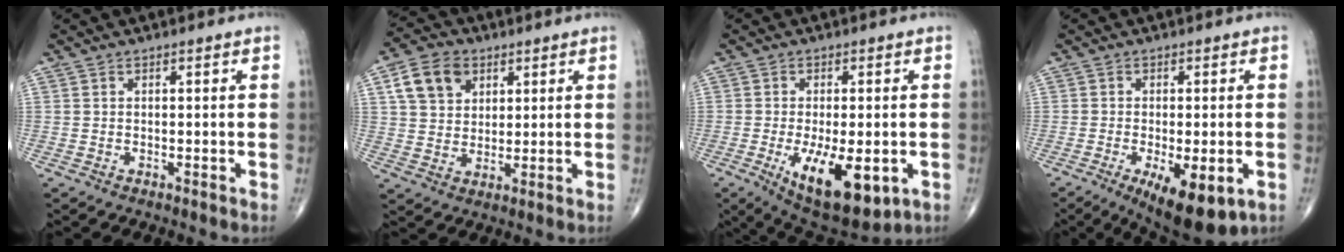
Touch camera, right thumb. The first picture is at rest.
{"total": 9.3, "force": [3.9, 6.9, 4.9], "torque": [-0.068, -0.007, 0.071]}
{"total": 14.6, "force": [-4.6, 6.2, 12.4], "torque": [-0.191, -0.018, -0.053]}
{"total": 11.9, "force": [-4.8, 4.5, 10.0], "torque": [-0.146, -0.013, -0.063]}